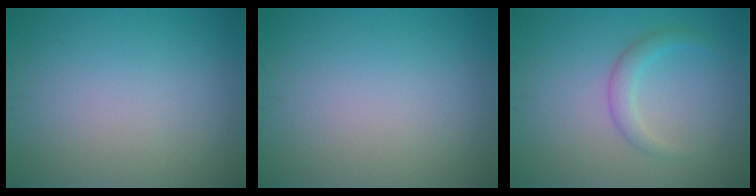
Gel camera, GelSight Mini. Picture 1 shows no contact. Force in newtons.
{"total": 0.0}
{"total": 1.5, "press": 1.5, "slide": 0.1}